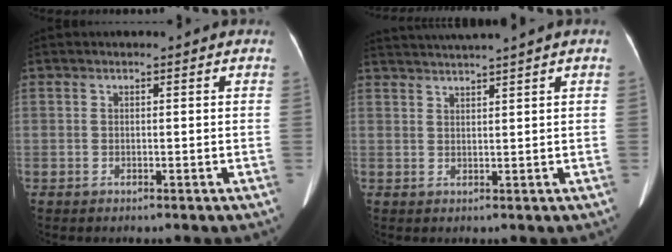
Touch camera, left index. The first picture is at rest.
{"total": 5.0, "force": [4.3, -1.7, 1.9], "torque": [-0.031, 0.016, 0.077]}